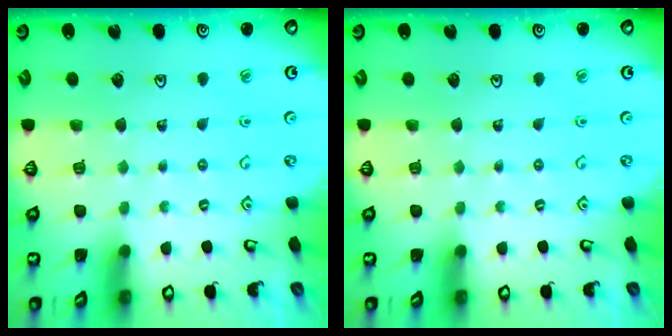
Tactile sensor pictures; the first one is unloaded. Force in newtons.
{"total": 0.0}